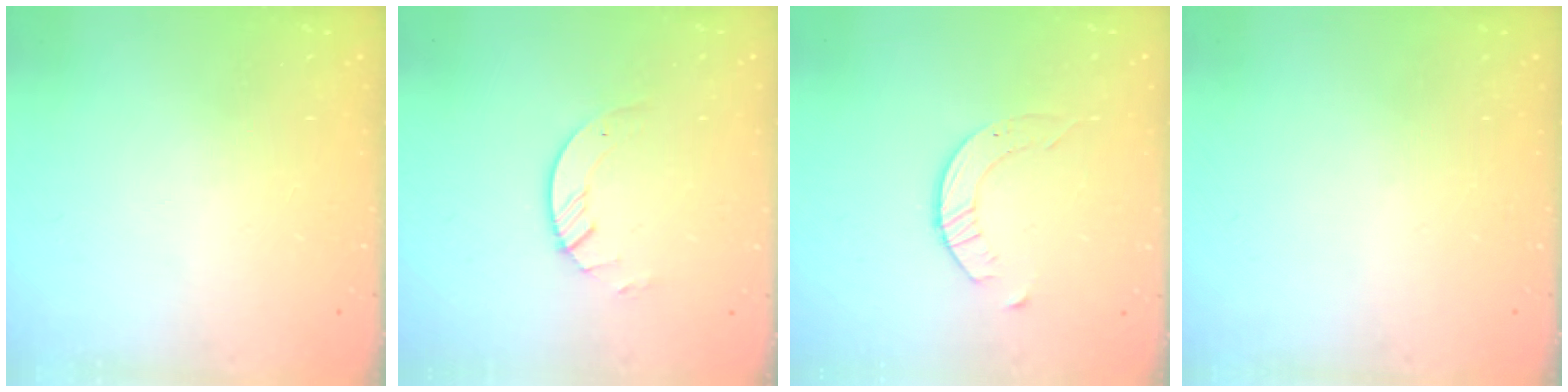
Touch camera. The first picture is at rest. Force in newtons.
{"total": 3.9, "press": 3.9, "slide": 0.4}
{"total": 2.6, "press": 2.6, "slide": 0.3}
{"total": 0.0}